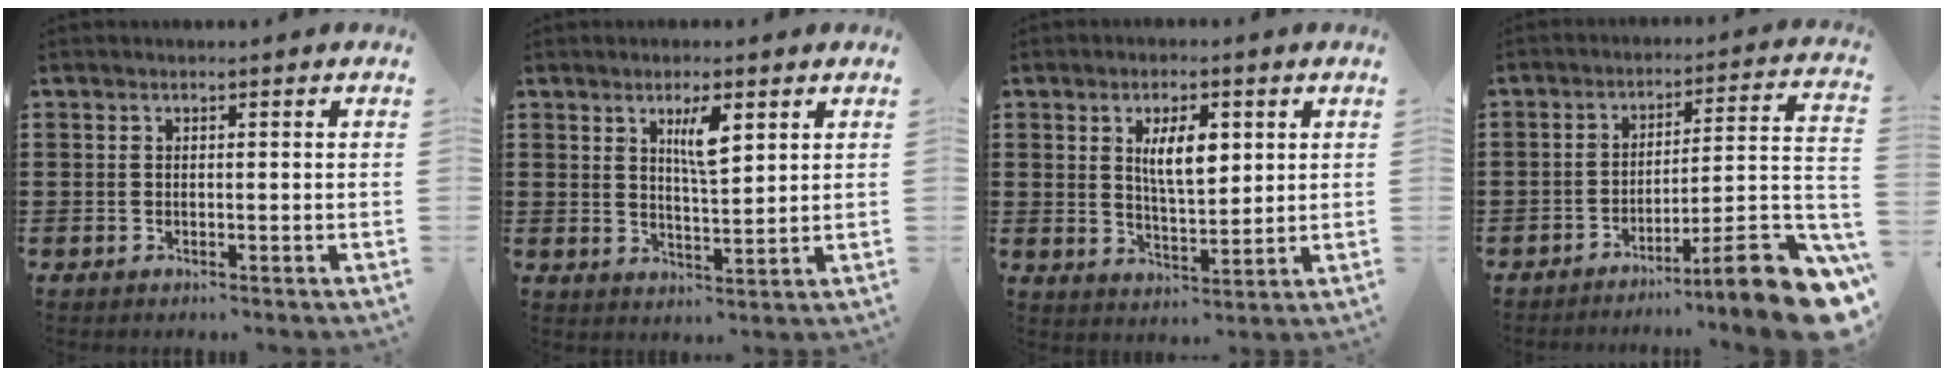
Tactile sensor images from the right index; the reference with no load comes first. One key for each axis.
{"total": 5.0, "fx": 2.3, "fy": 1.3, "fz": 4.2, "tx": -0.073, "ty": 0.000, "tz": 0.035}
{"total": 6.7, "fx": 2.1, "fy": 2.6, "fz": 5.8, "tx": -0.113, "ty": 0.004, "tz": 0.033}
{"total": 10.9, "fx": -7.2, "fy": 0.9, "fz": 8.1, "tx": -0.101, "ty": 0.002, "tz": -0.132}